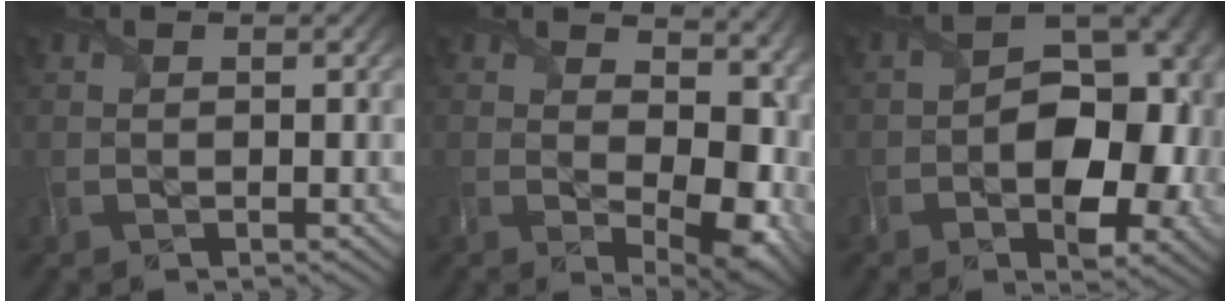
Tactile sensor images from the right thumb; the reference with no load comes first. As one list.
[{"total": 12.4, "force": [1.1, 7.3, 10.0], "torque": [-0.150, -0.031, 0.040]}, {"total": 11.7, "force": [-2.1, 7.2, 9.1], "torque": [-0.125, -0.015, -0.029]}]